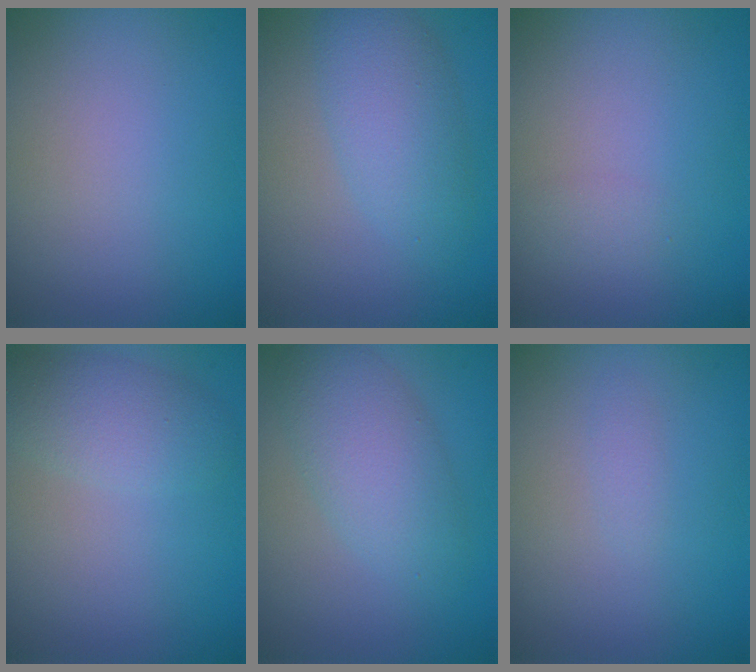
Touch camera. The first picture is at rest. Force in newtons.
{"total": 3.8, "press": 3.8, "slide": 0.1}
{"total": 0.9, "press": 0.9, "slide": 0.0}
{"total": 2.6, "press": 2.6, "slide": 0.2}
{"total": 4.3, "press": 4.3, "slide": 0.1}
{"total": 0.6, "press": 0.6, "slide": 0.0}